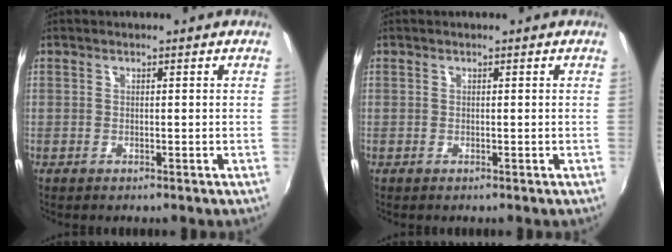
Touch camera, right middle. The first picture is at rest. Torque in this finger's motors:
{"motor_torque": [0.00, 0.00, 0.00, 0.00]}